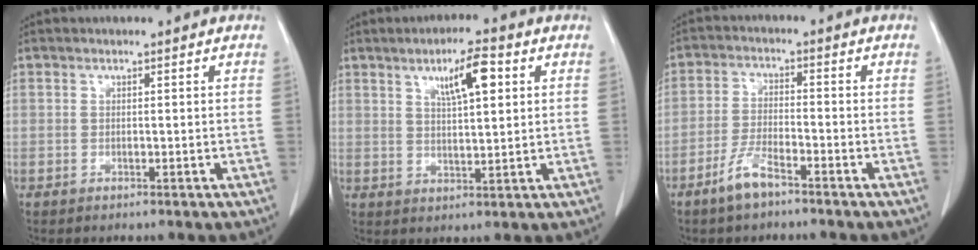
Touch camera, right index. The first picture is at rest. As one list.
[{"total": 6.9, "force": [3.0, 1.3, 6.1], "torque": [-0.105, 0.005, 0.051]}, {"total": 5.1, "force": [-3.7, 1.1, 3.3], "torque": [-0.078, -0.003, -0.071]}]